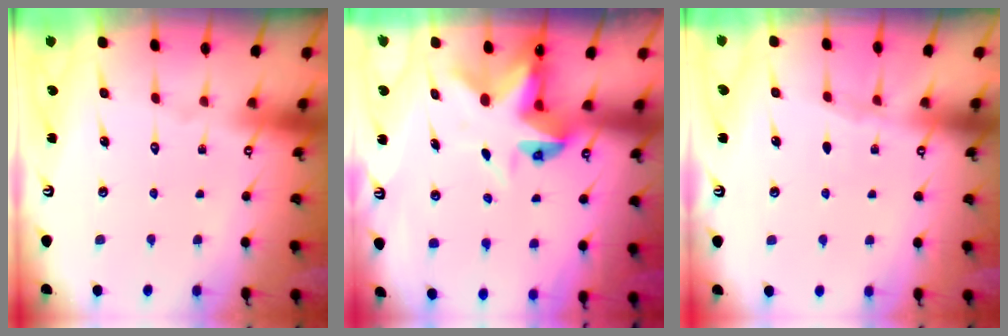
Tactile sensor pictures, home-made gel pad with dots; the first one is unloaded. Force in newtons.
{"total": 5.6, "press": 5.6, "slide": 0.5}
{"total": 3.4, "press": 3.4, "slide": 0.5}